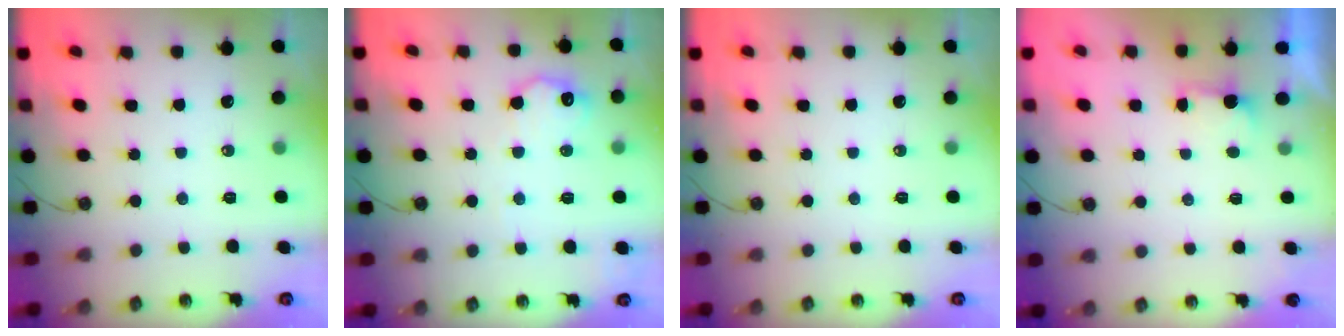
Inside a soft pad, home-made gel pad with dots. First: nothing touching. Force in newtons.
{"total": 10.8, "press": 10.8, "slide": 0.3}
{"total": 0.0}
{"total": 1.6, "press": 1.3, "slide": 0.8}